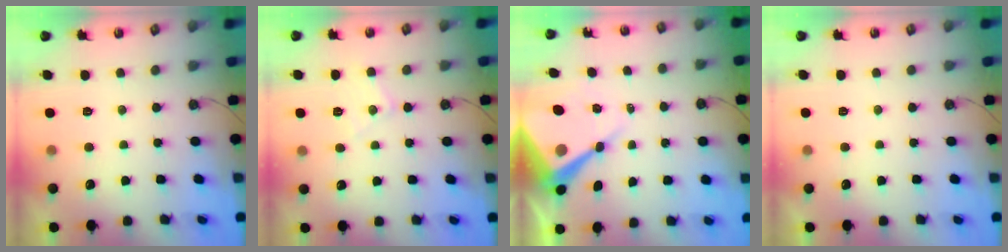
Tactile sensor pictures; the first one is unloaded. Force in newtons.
{"total": 6.7, "press": 6.7, "slide": 0.6}
{"total": 13.4, "press": 13.3, "slide": 1.4}
{"total": 2.2, "press": 2.2, "slide": 0.4}